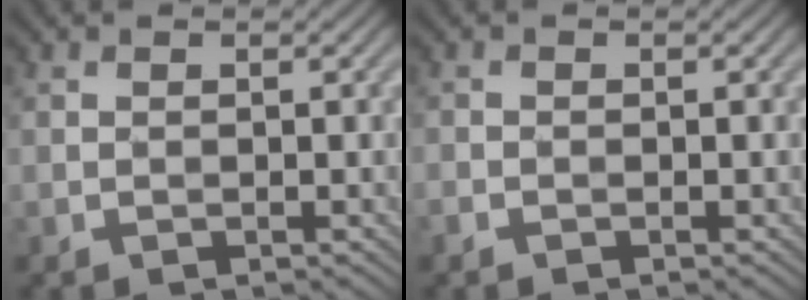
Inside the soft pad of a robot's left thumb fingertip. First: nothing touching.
{"total": 1.0, "force": [-0.7, 0.6, 0.5], "torque": [-0.013, -0.002, -0.016]}